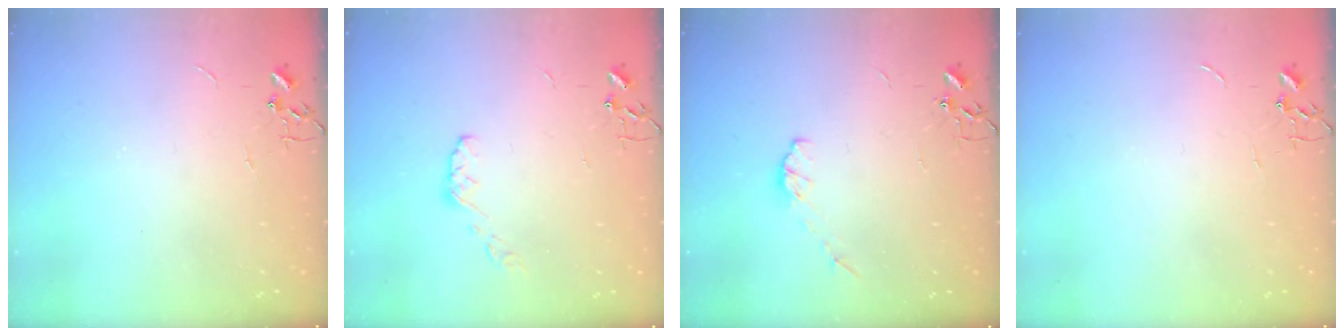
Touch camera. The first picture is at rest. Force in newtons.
{"total": 4.9, "press": 4.9, "slide": 0.7}
{"total": 5.1, "press": 5.1, "slide": 0.8}
{"total": 0.0}